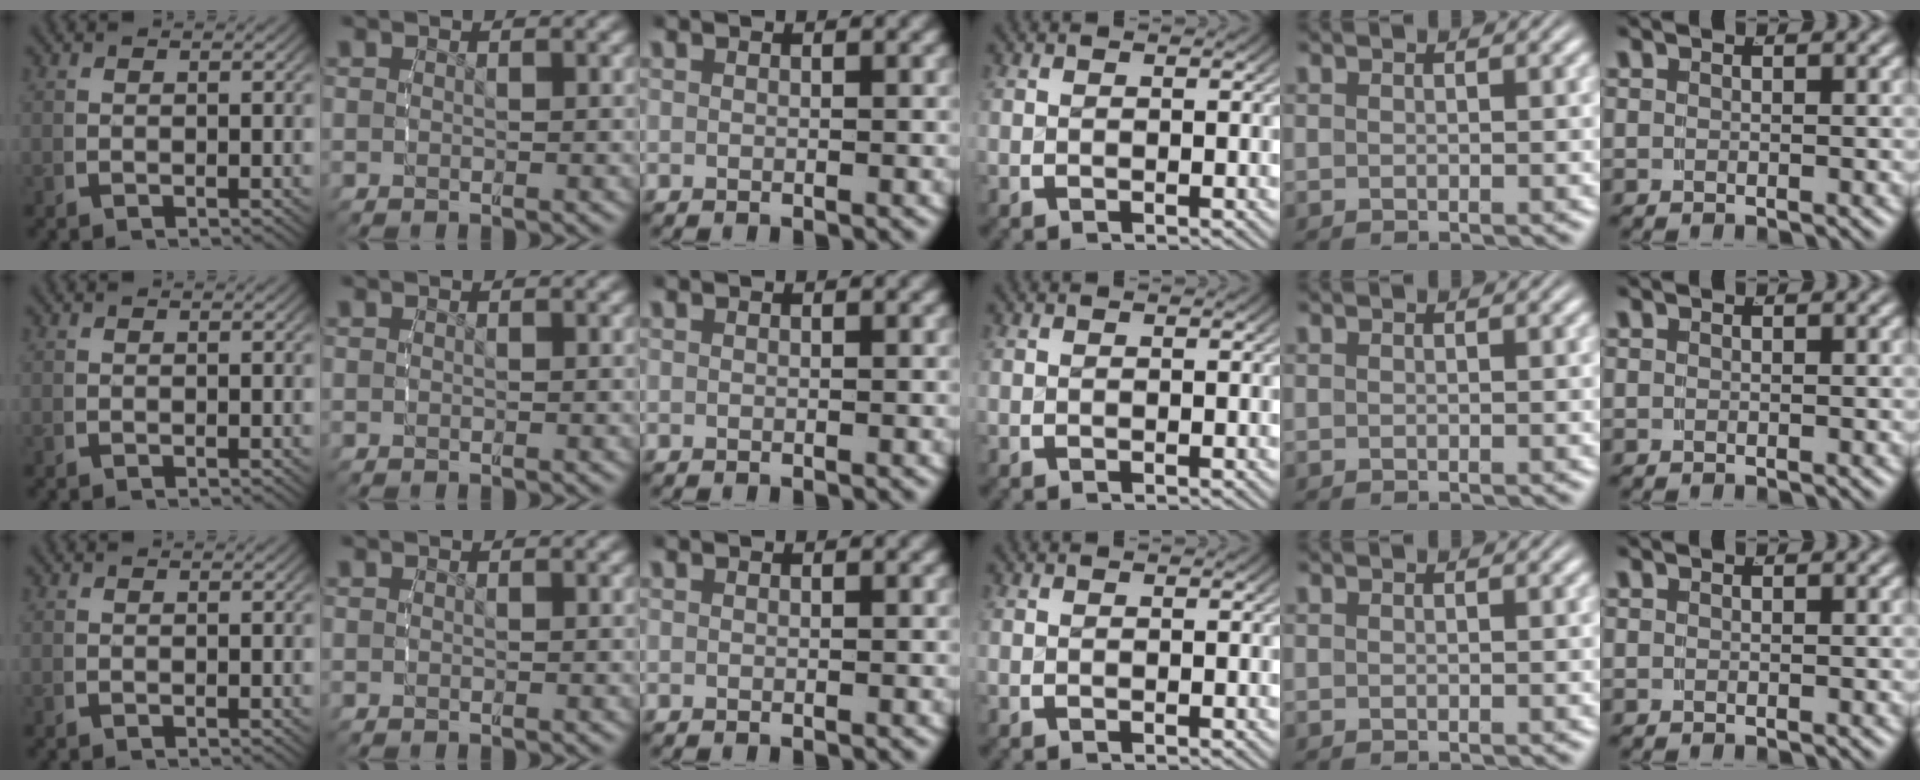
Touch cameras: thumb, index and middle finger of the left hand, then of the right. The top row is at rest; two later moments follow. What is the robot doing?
{"motion": "reach", "object": "coat"}